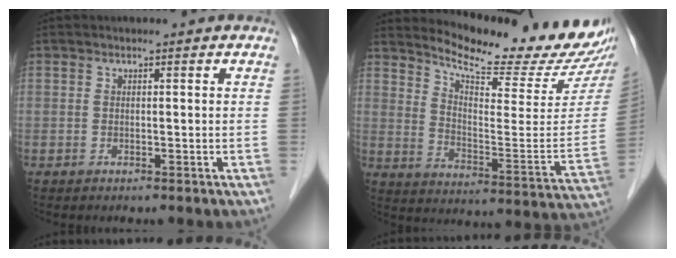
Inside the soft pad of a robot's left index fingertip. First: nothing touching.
{"total": 19.9, "force": [18.3, 1.4, 7.5], "torque": [-0.122, -0.088, 0.246]}